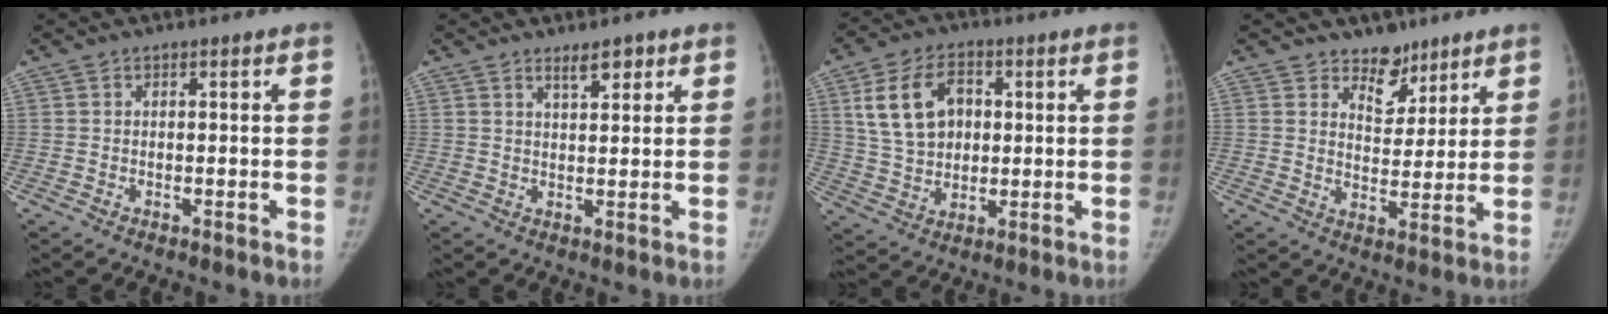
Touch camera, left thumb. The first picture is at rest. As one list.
[{"total": 3.6, "force": [2.5, 1.2, 2.3], "torque": [-0.027, -0.018, 0.042]}, {"total": 12.3, "force": [3.4, 8.7, 8.0], "torque": [-0.123, 0.000, 0.065]}, {"total": 6.8, "force": [5.2, 3.9, 2.1], "torque": [-0.001, -0.039, 0.087]}]